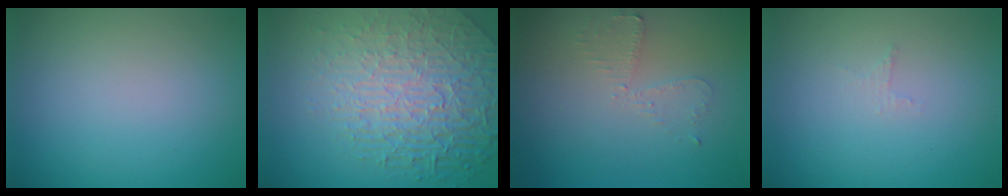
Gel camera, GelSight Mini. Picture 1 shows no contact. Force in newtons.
{"total": 8.7, "press": 5.9, "slide": 6.4}
{"total": 1.9, "press": 1.9, "slide": 0.4}
{"total": 0.7, "press": 0.6, "slide": 0.2}